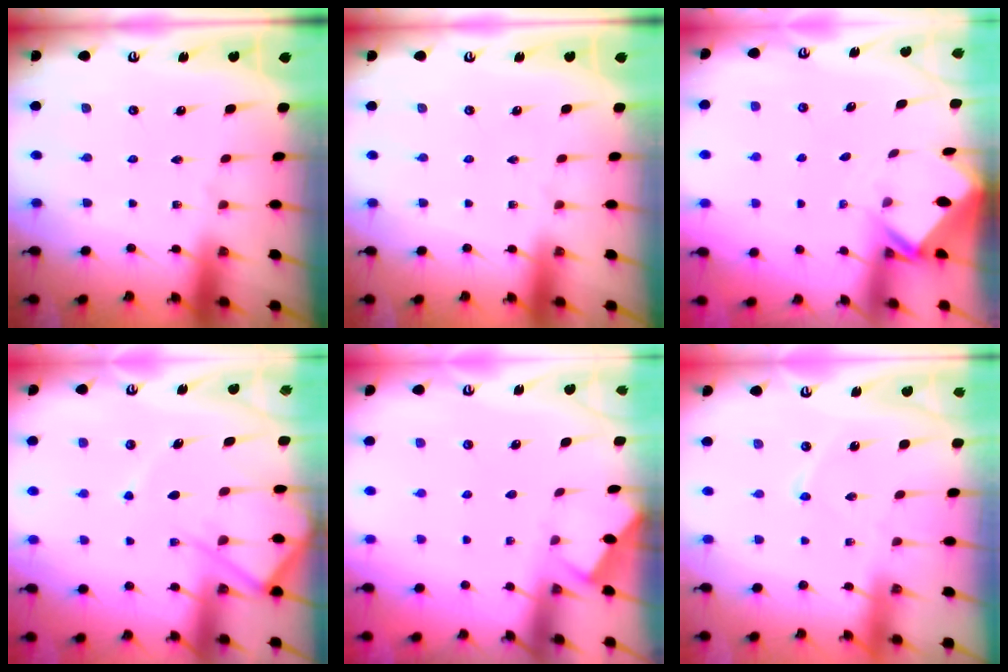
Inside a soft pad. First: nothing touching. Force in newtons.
{"total": 0.0}
{"total": 2.4, "press": 2.4, "slide": 0.1}
{"total": 10.2, "press": 10.2, "slide": 0.9}
{"total": 2.0, "press": 1.9, "slide": 0.3}
{"total": 2.1, "press": 2.1, "slide": 0.2}